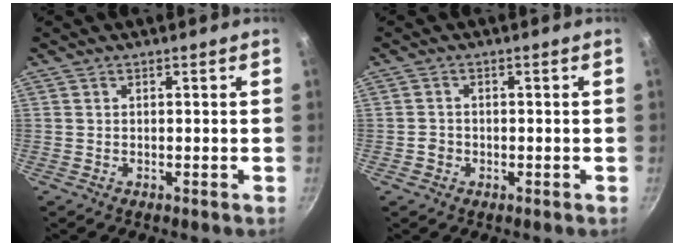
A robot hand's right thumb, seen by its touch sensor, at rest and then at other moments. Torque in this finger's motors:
{"motor_torque": [0.19, -0.01, -0.30, 0.03, 0.09]}